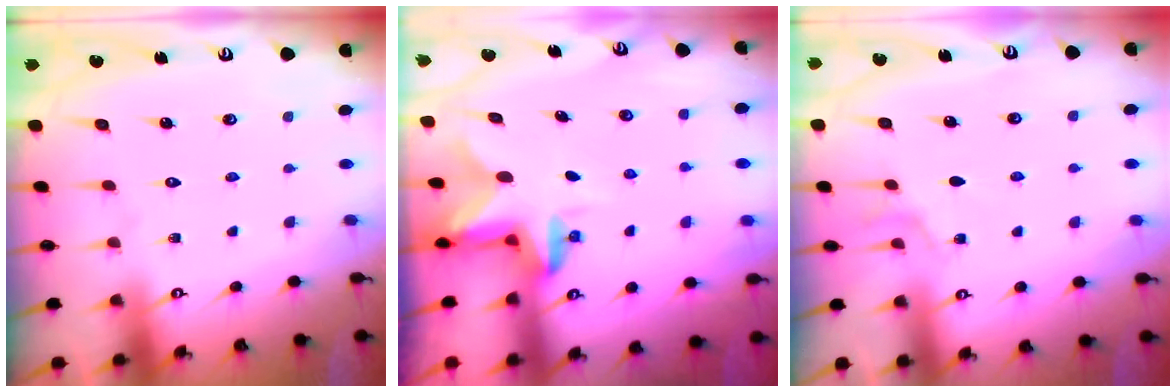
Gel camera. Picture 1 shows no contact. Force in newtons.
{"total": 2.4, "press": 2.4, "slide": 0.4}
{"total": 5.4, "press": 4.8, "slide": 2.6}